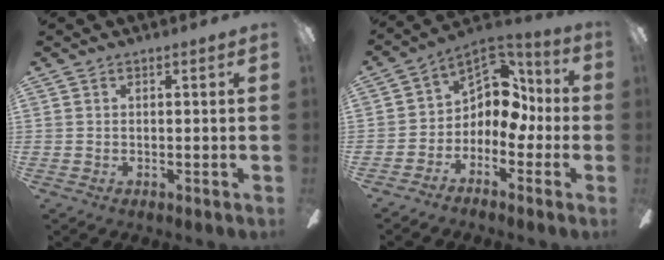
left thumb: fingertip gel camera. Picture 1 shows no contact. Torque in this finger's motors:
{"motor_torque": [0.27, 0.39, -0.23, 0.42, 0.06]}